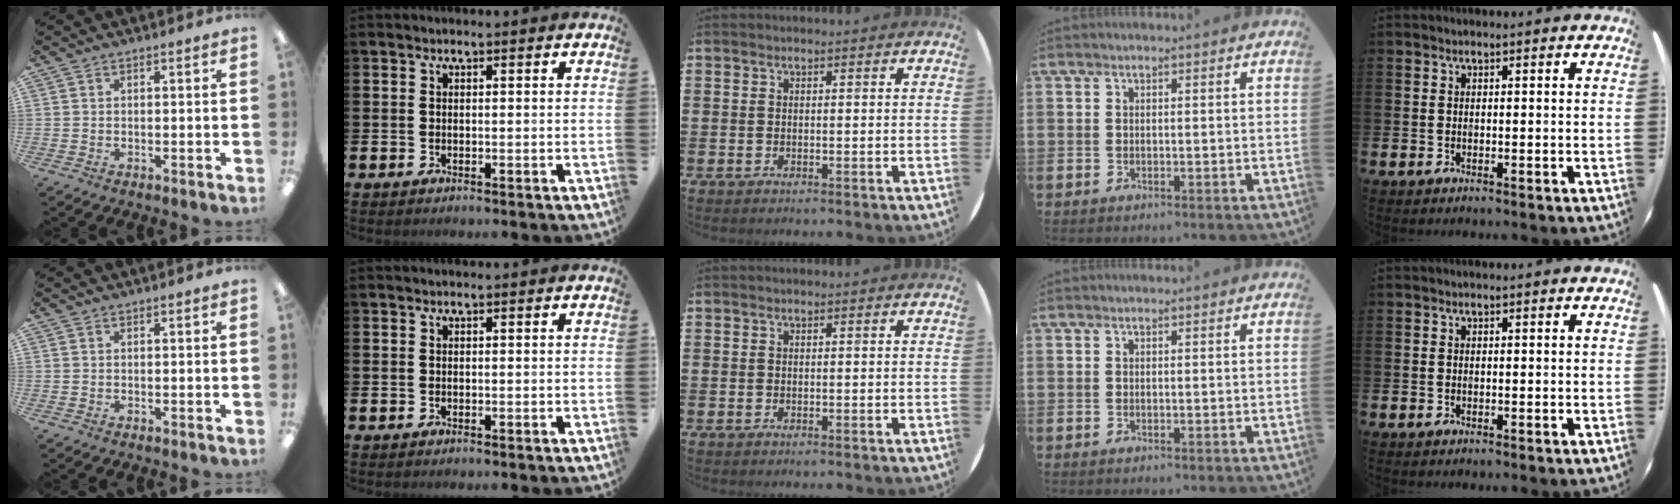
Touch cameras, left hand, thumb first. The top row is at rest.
{}